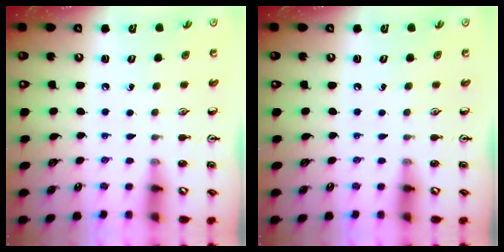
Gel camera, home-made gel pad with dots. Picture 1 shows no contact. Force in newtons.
{"total": 0.0}